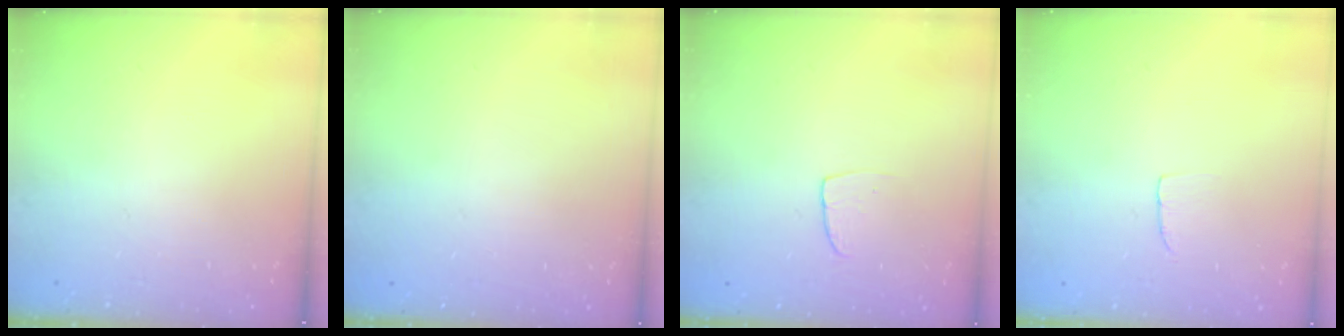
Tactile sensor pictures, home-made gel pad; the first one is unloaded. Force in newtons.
{"total": 0.0}
{"total": 3.3, "press": 3.3, "slide": 0.2}
{"total": 3.1, "press": 3.0, "slide": 0.3}